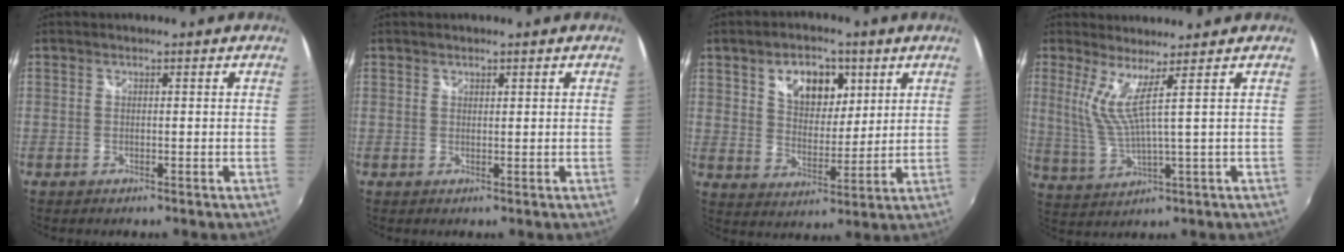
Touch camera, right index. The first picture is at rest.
{"total": 0.5, "force": [0.4, 0.3, 0.0], "torque": [0.001, 0.000, 0.007]}
{"total": 10.9, "force": [4.9, 7.1, 6.7], "torque": [-0.112, 0.016, 0.085]}
{"total": 5.4, "force": [2.7, -0.9, 4.6], "torque": [-0.099, -0.015, 0.058]}